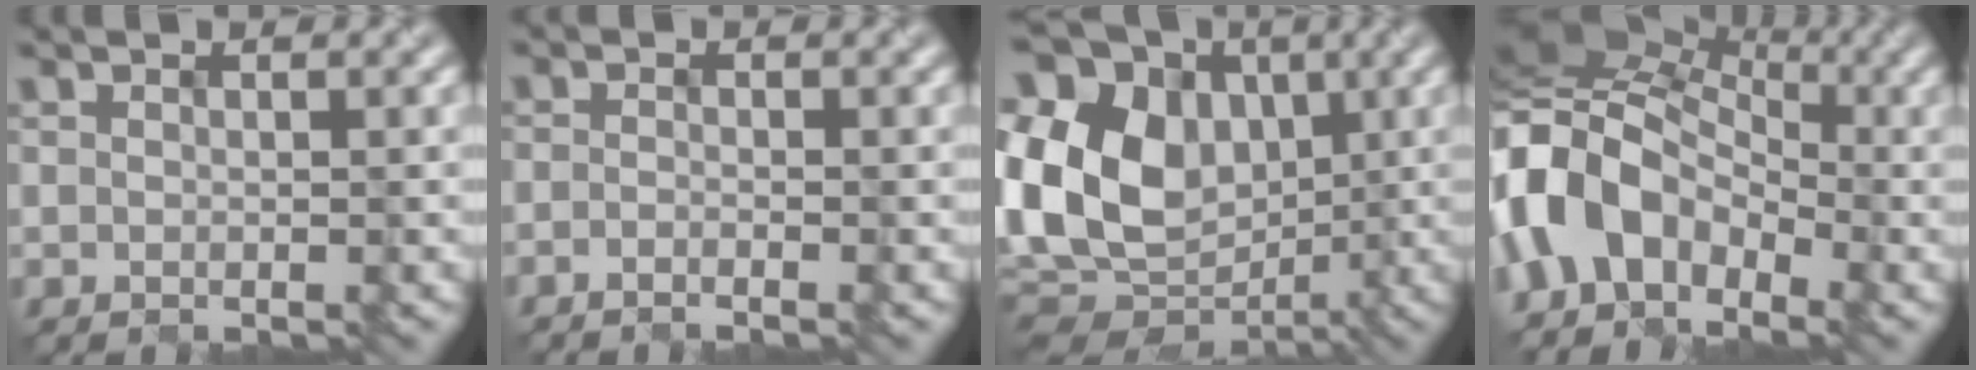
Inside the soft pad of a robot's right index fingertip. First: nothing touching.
{"total": 1.9, "force": [-1.7, -0.7, -0.5], "torque": [-0.002, -0.009, -0.014]}
{"total": 15.0, "force": [-0.6, 11.3, 9.9], "torque": [-0.219, 0.016, 0.013]}
{"total": 10.4, "force": [-3.5, 7.6, 6.2], "torque": [-0.145, 0.000, -0.062]}